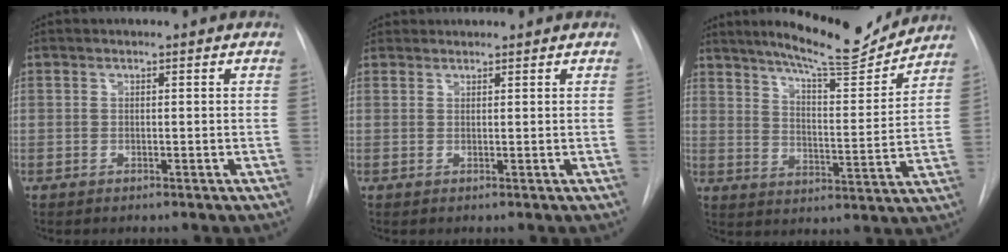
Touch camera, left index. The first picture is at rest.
{"total": 3.1, "force": [2.9, 1.2, 0.2], "torque": [0.001, 0.029, 0.051]}
{"total": 14.3, "force": [13.0, 1.3, 5.7], "torque": [-0.090, -0.020, 0.188]}